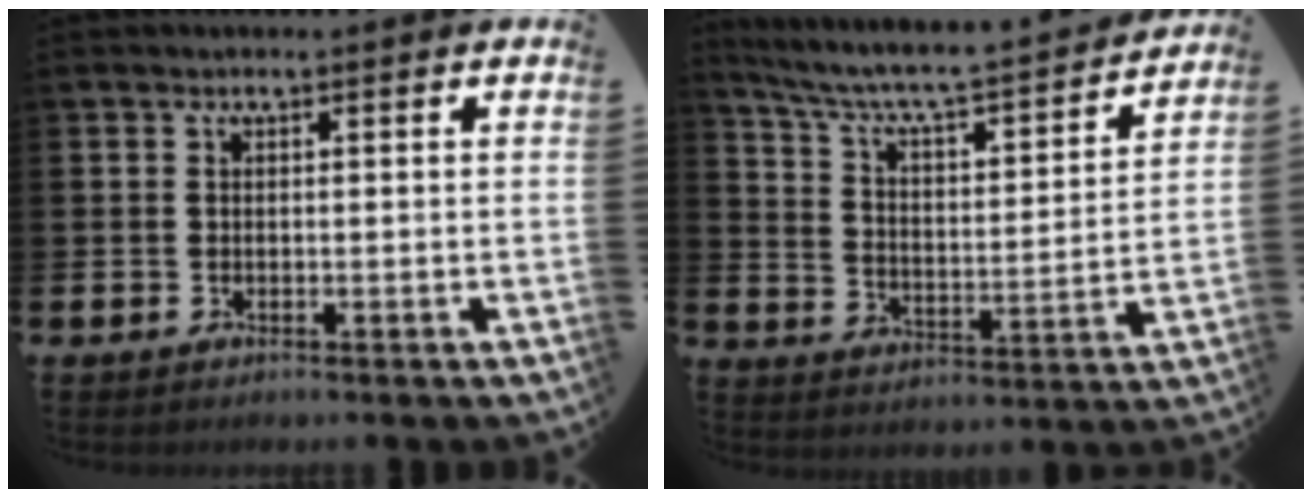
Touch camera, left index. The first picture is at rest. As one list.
[{"total": 6.5, "force": [5.9, 0.9, 2.6], "torque": [-0.083, -0.050, 0.093]}]